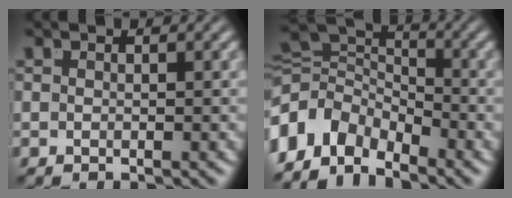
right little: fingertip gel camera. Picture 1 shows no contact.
{"total": 11.1, "force": [-1.1, 9.2, 6.1], "torque": [-0.137, -0.035, -0.023]}